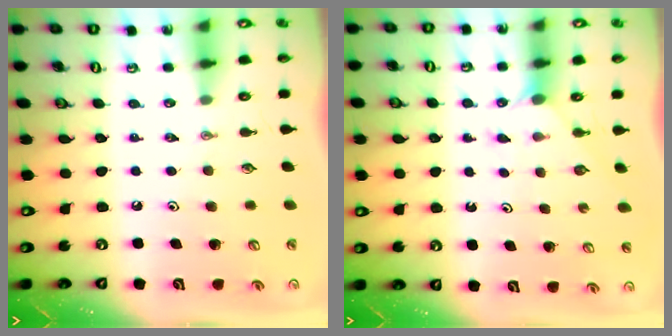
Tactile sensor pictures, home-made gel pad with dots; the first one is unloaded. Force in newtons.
{"total": 1.6, "press": 1.6, "slide": 0.3}